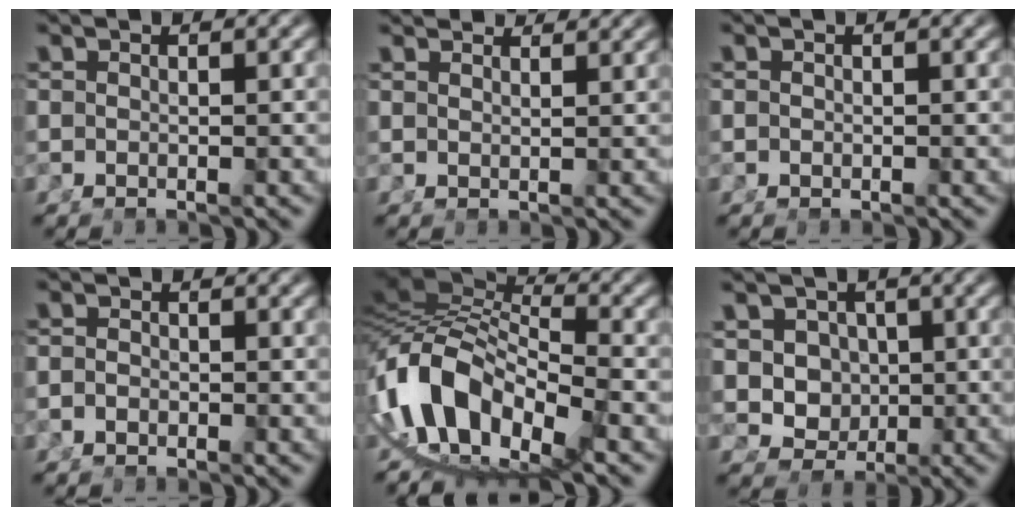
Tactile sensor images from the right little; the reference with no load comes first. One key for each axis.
{"total": 2.9, "fx": 2.8, "fy": -0.6, "fz": 0.7, "tx": 0.011, "ty": 0.004, "tz": 0.047}
{"total": 0.0}
{"total": 1.1, "fx": -1.0, "fy": 0.4, "fz": 0.4, "tx": -0.010, "ty": -0.009, "tz": -0.015}
{"total": 16.0, "fx": -1.0, "fy": 11.5, "fz": 11.1, "tx": -0.237, "ty": -0.047, "tz": -0.006}
{"total": 7.7, "fx": 0.0, "fy": 7.0, "fz": 3.2, "tx": -0.076, "ty": -0.035, "tz": 0.008}